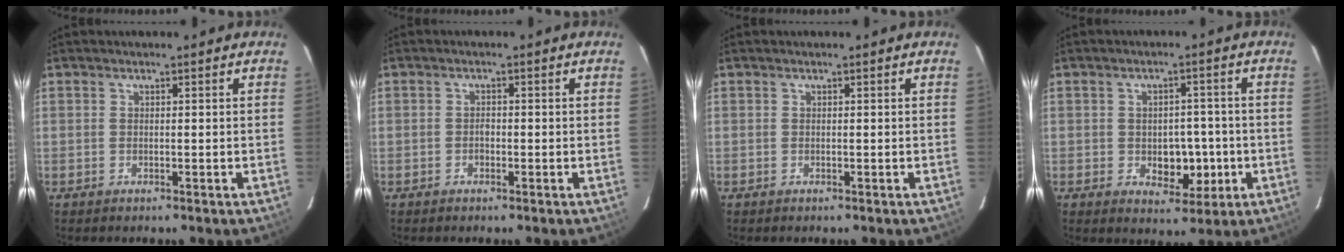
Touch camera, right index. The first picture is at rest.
{"total": 1.0, "force": [-0.4, 0.6, 0.7], "torque": [-0.010, 0.004, -0.009]}
{"total": 0.0}
{"total": 5.9, "force": [-1.3, 3.8, 4.4], "torque": [-0.051, 0.008, -0.008]}